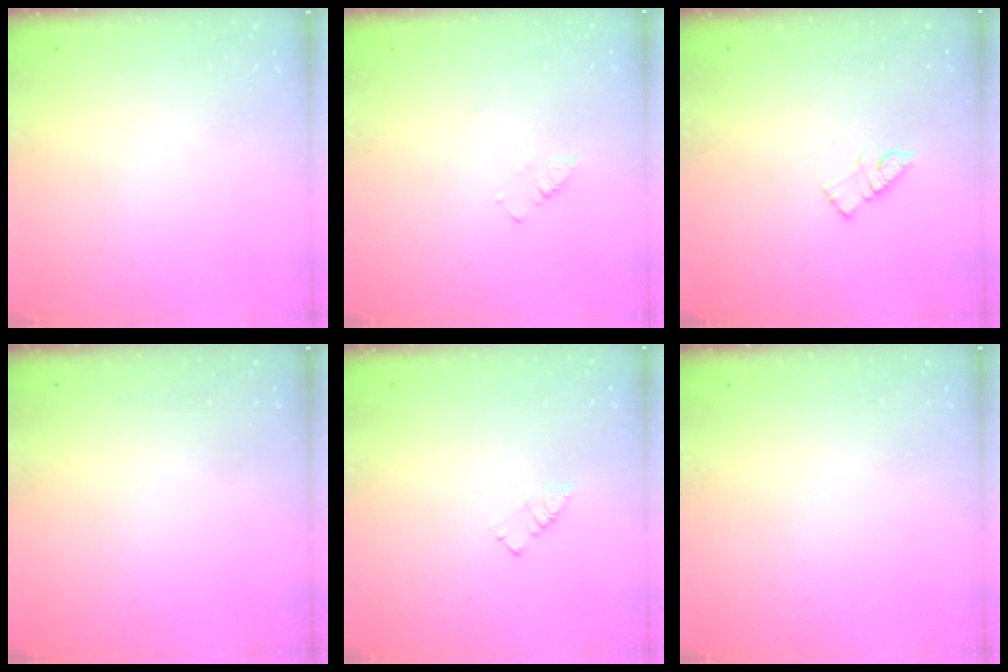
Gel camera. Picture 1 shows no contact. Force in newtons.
{"total": 3.1, "press": 3.1, "slide": 0.5}
{"total": 7.5, "press": 7.4, "slide": 0.4}
{"total": 0.0}
{"total": 3.3, "press": 3.3, "slide": 0.4}
{"total": 0.0}